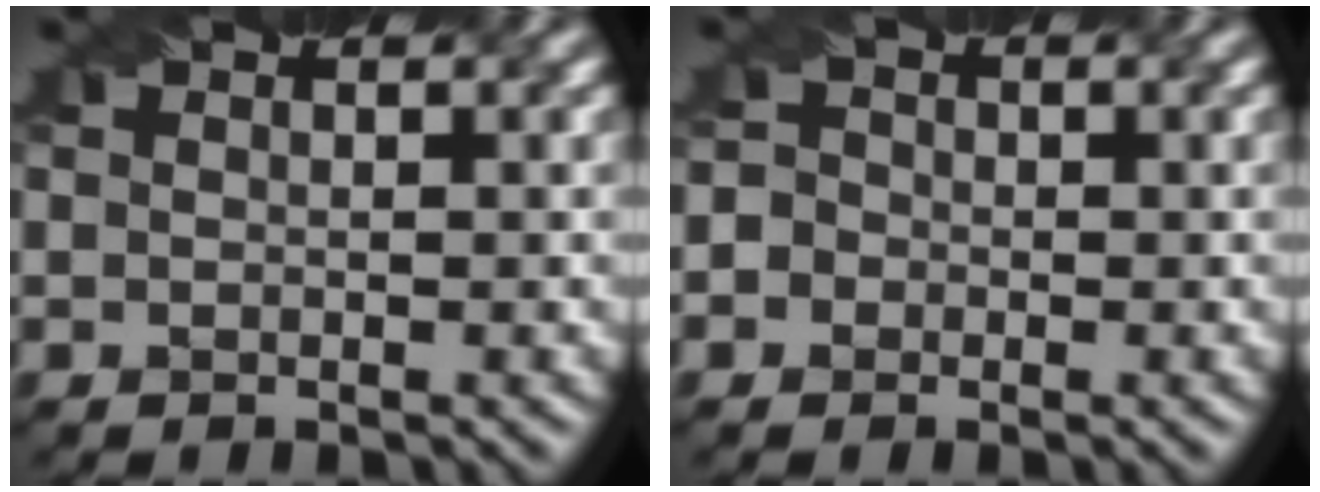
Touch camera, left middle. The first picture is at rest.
{"total": 2.8, "force": [-0.8, 2.6, 0.7], "torque": [0.012, 0.025, -0.040]}